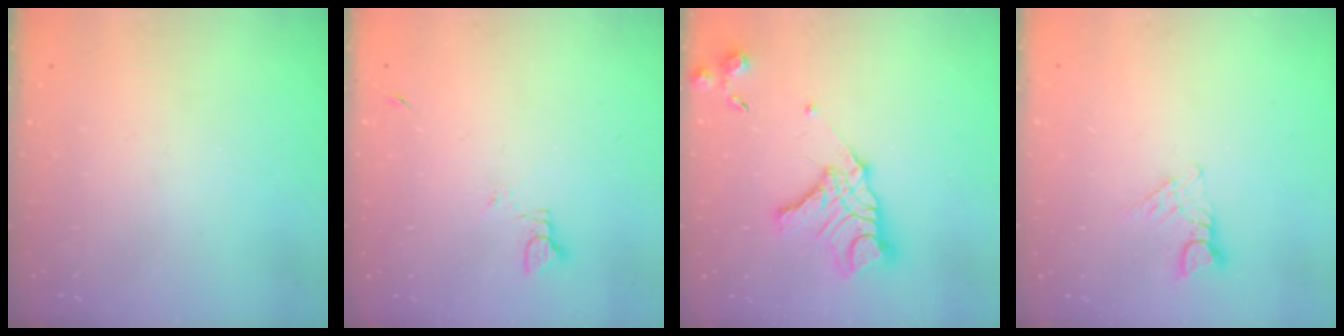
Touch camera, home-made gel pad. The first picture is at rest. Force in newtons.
{"total": 2.4, "press": 2.4, "slide": 0.3}
{"total": 14.7, "press": 14.7, "slide": 1.2}
{"total": 3.6, "press": 3.6, "slide": 0.3}